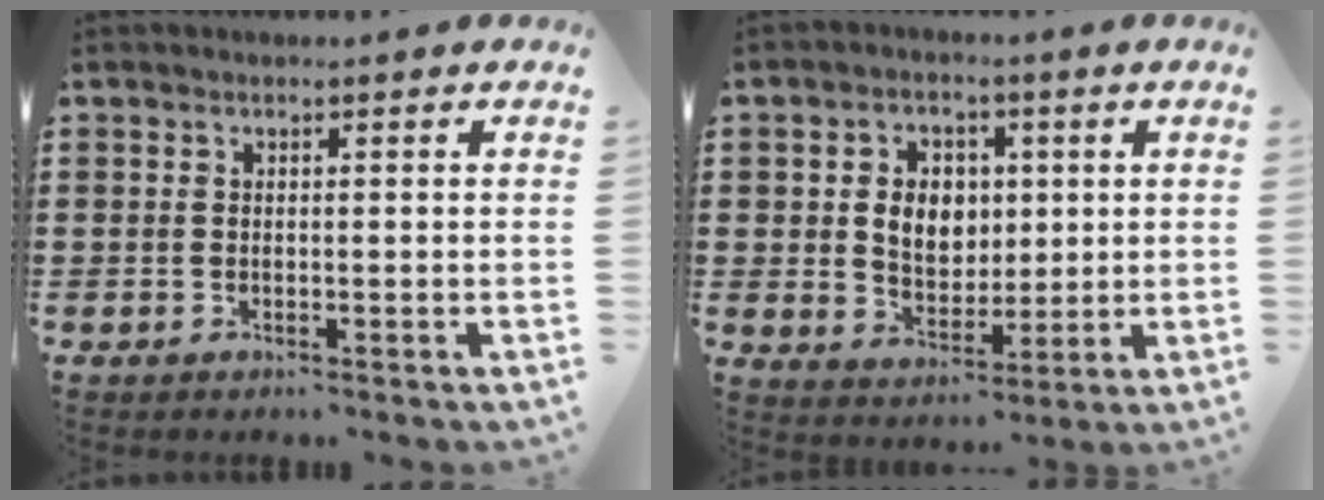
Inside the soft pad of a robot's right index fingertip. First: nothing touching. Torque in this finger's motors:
{"motor_torque": [0.49, 0.04, 0.30, 0.08]}